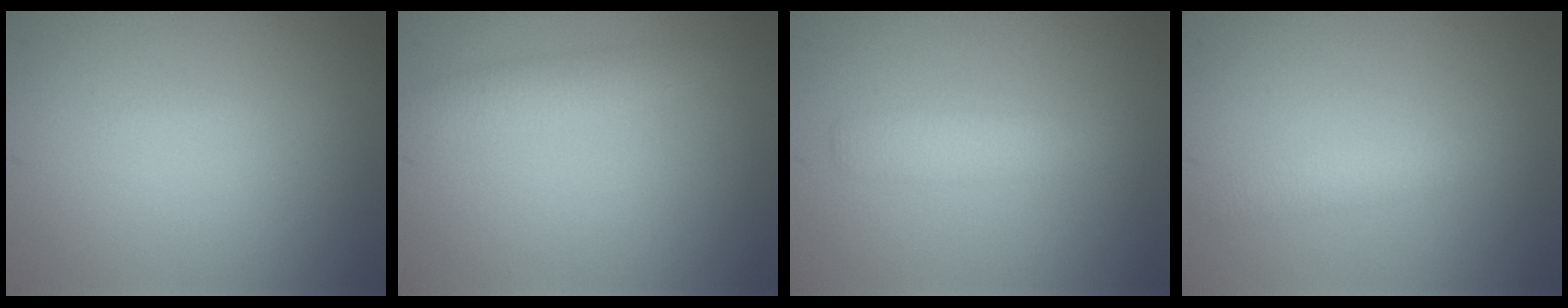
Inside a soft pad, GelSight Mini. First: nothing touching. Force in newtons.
{"total": 2.0, "press": 1.9, "slide": 0.2}
{"total": 2.4, "press": 2.4, "slide": 0.1}
{"total": 1.8, "press": 1.8, "slide": 0.1}